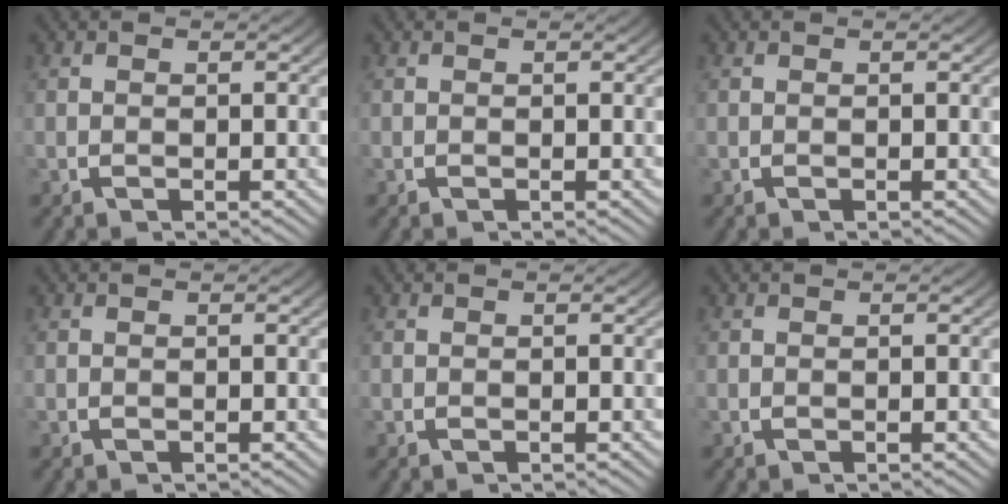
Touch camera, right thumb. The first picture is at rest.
{"total": 0.0}
{"total": 0.0}
{"total": 0.0}
{"total": 0.0}
{"total": 0.0}